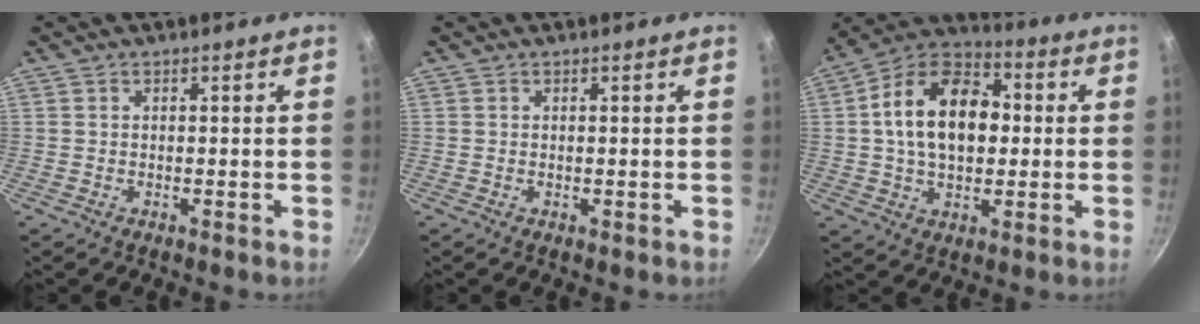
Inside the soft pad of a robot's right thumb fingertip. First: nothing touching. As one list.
[{"total": 0.0}, {"total": 18.1, "force": [1.8, 11.8, 13.6], "torque": [-0.192, 0.027, 0.014]}]